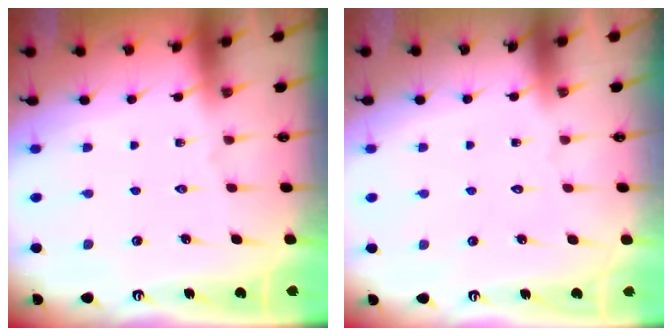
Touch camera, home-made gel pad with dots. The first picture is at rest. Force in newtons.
{"total": 1.8, "press": 1.8, "slide": 0.0}